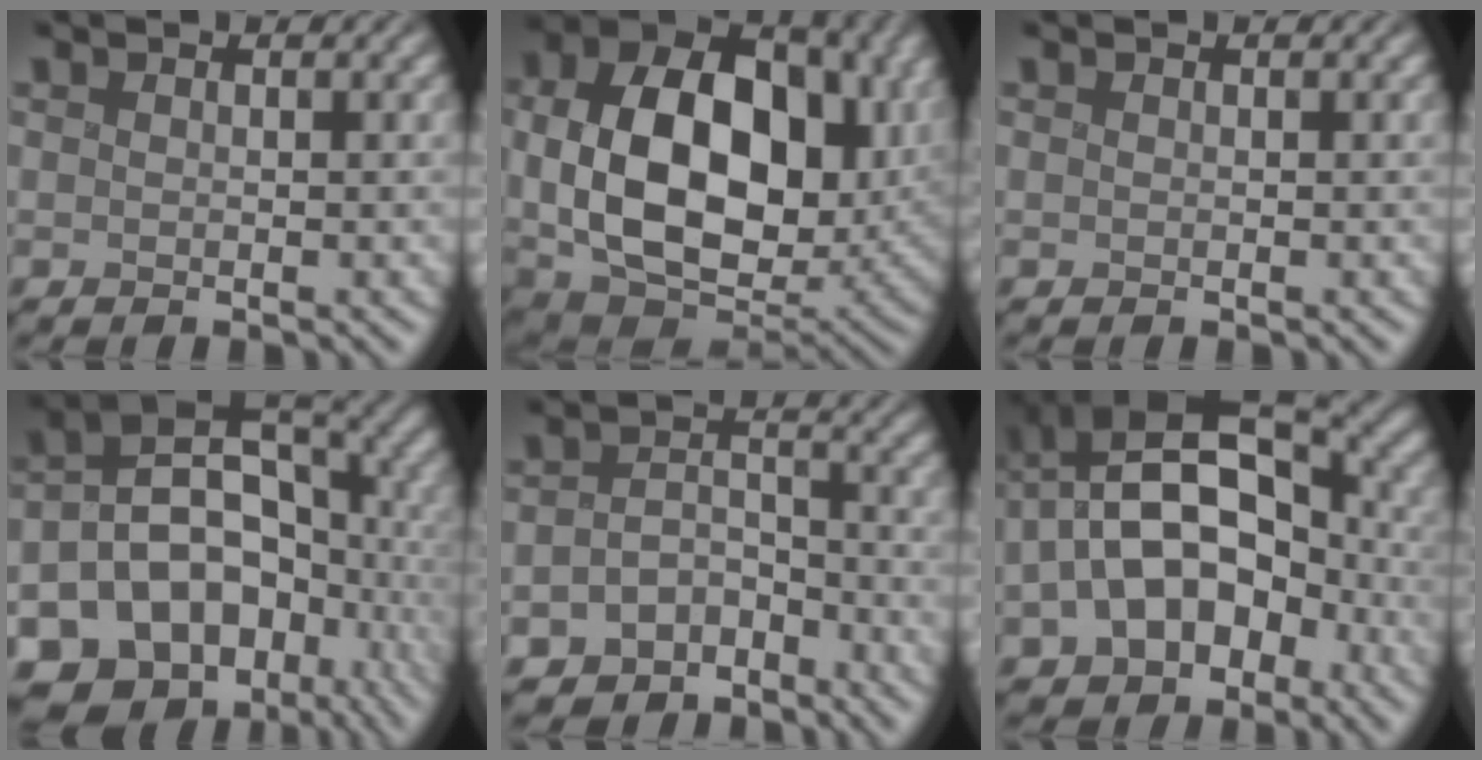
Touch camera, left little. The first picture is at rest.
{"total": 17.1, "force": [0.5, 11.8, 12.3], "torque": [-0.222, -0.013, 0.011]}
{"total": 0.0}
{"total": 16.9, "force": [-6.4, 11.9, 10.2], "torque": [-0.169, -0.003, -0.087]}
{"total": 5.0, "force": [-4.1, 2.5, 1.2], "torque": [-0.007, 0.001, -0.076]}
{"total": 14.1, "force": [-1.9, 9.9, 9.9], "torque": [-0.156, -0.004, -0.024]}